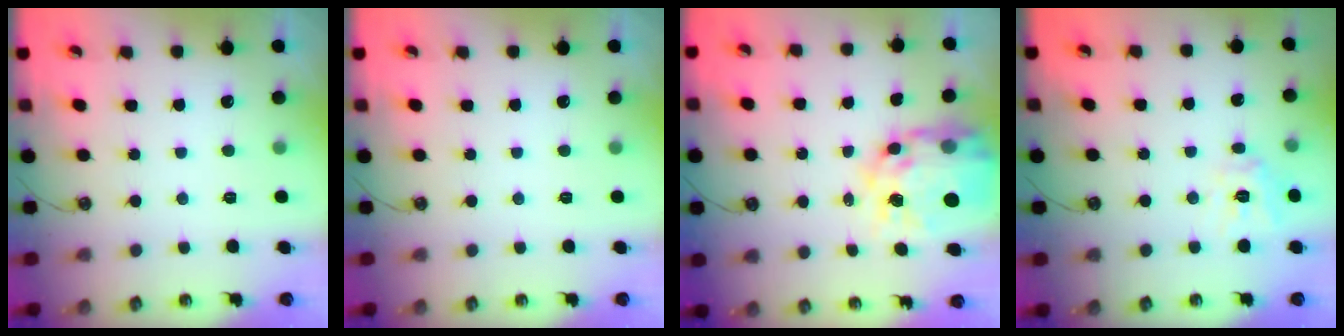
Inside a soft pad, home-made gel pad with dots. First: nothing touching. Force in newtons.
{"total": 0.0}
{"total": 17.0, "press": 17.0, "slide": 1.6}
{"total": 11.2, "press": 11.1, "slide": 1.0}